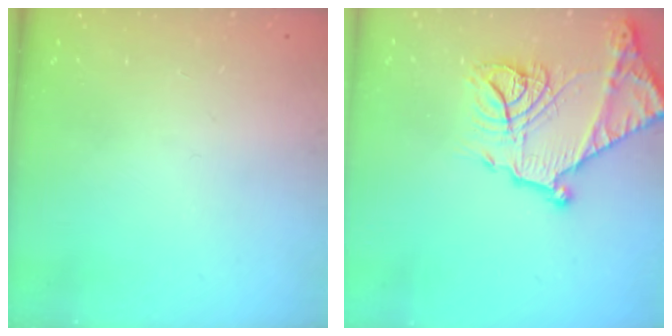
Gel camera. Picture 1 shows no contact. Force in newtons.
{"total": 20.7, "press": 20.6, "slide": 2.0}